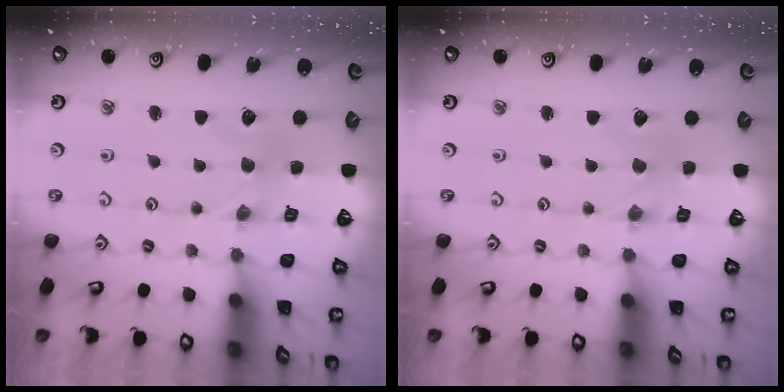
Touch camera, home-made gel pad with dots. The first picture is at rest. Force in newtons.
{"total": 0.0}